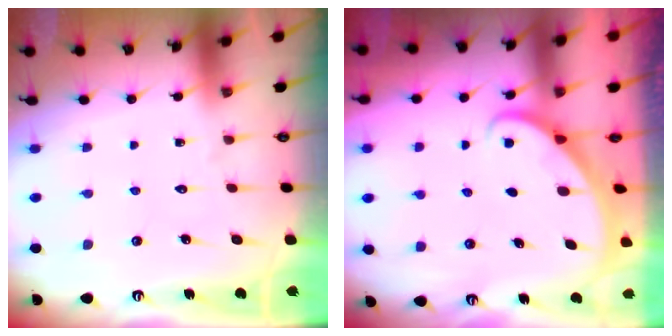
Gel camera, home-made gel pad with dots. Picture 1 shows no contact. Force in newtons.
{"total": 2.1, "press": 2.1, "slide": 0.1}